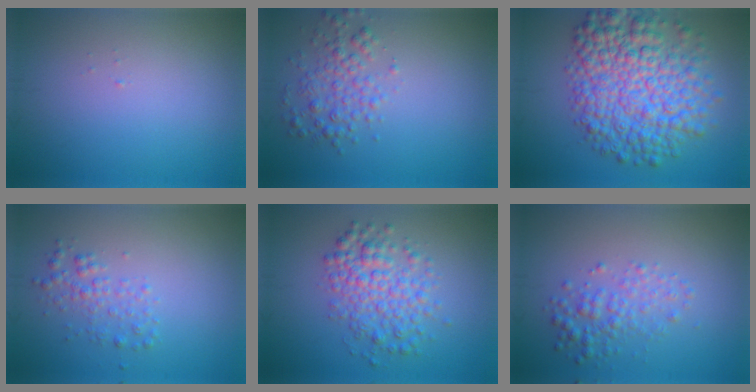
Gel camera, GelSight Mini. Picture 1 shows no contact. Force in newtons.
{"total": 2.9, "press": 2.9, "slide": 0.1}
{"total": 10.2, "press": 10.2, "slide": 0.2}
{"total": 2.0, "press": 2.0, "slide": 0.1}
{"total": 4.8, "press": 4.8, "slide": 0.1}
{"total": 2.6, "press": 2.6, "slide": 0.0}